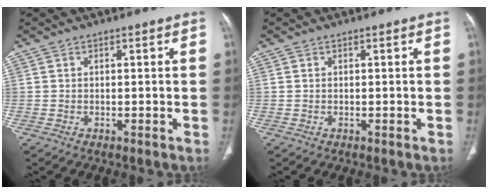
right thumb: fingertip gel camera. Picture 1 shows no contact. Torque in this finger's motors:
{"motor_torque": [0.89, 0.84, 0.21, -0.30, -0.05]}